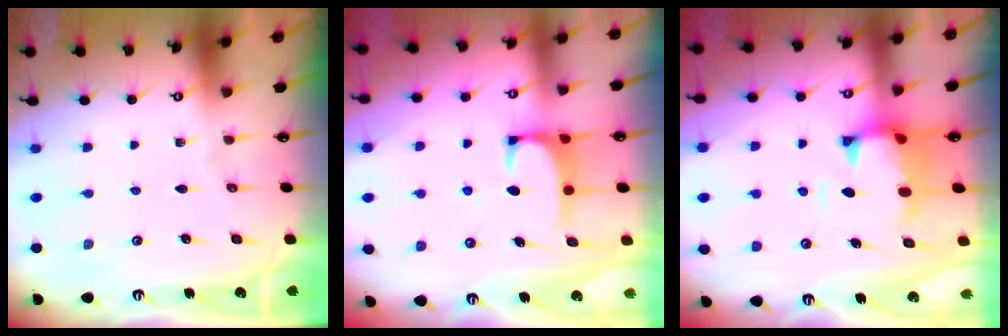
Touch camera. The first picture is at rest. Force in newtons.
{"total": 1.3, "press": 1.2, "slide": 0.5}
{"total": 1.2, "press": 0.3, "slide": 1.1}